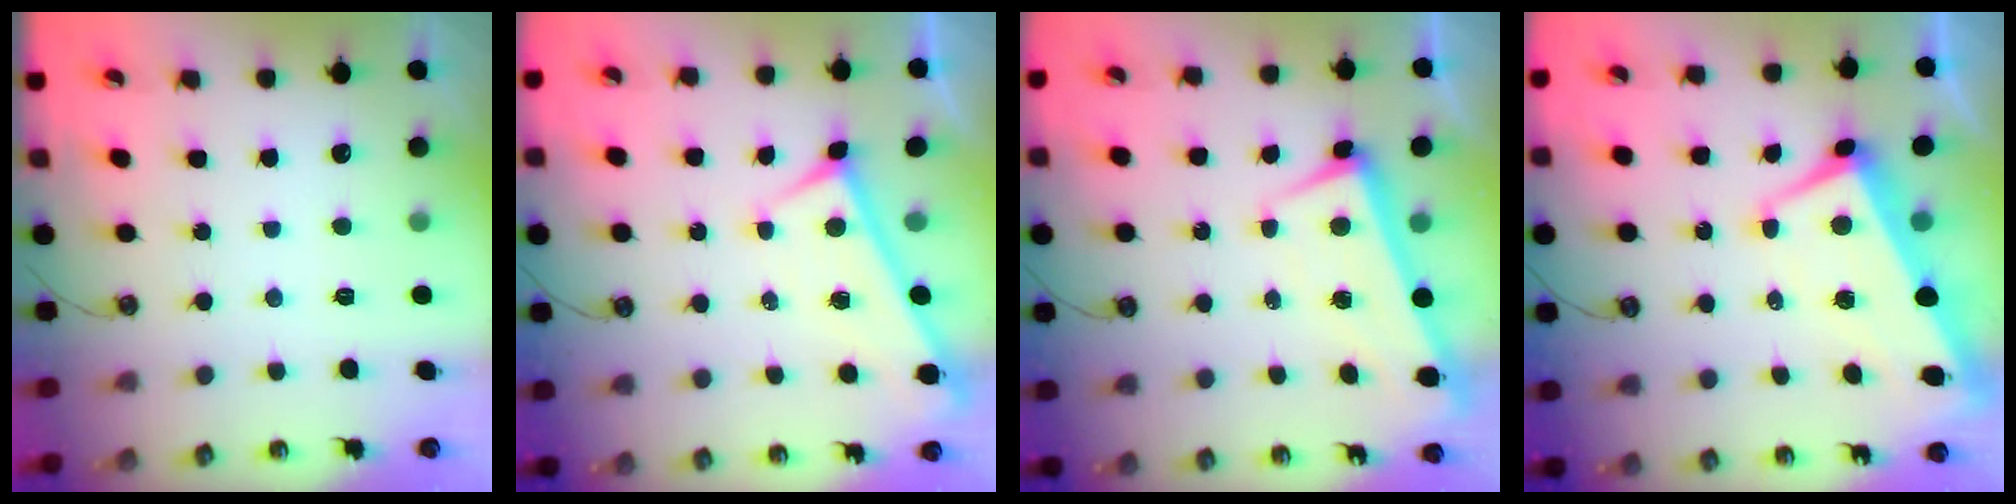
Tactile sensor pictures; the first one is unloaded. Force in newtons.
{"total": 0.0}
{"total": 1.5, "press": 0.5, "slide": 1.4}
{"total": 1.7, "press": 1.0, "slide": 1.3}